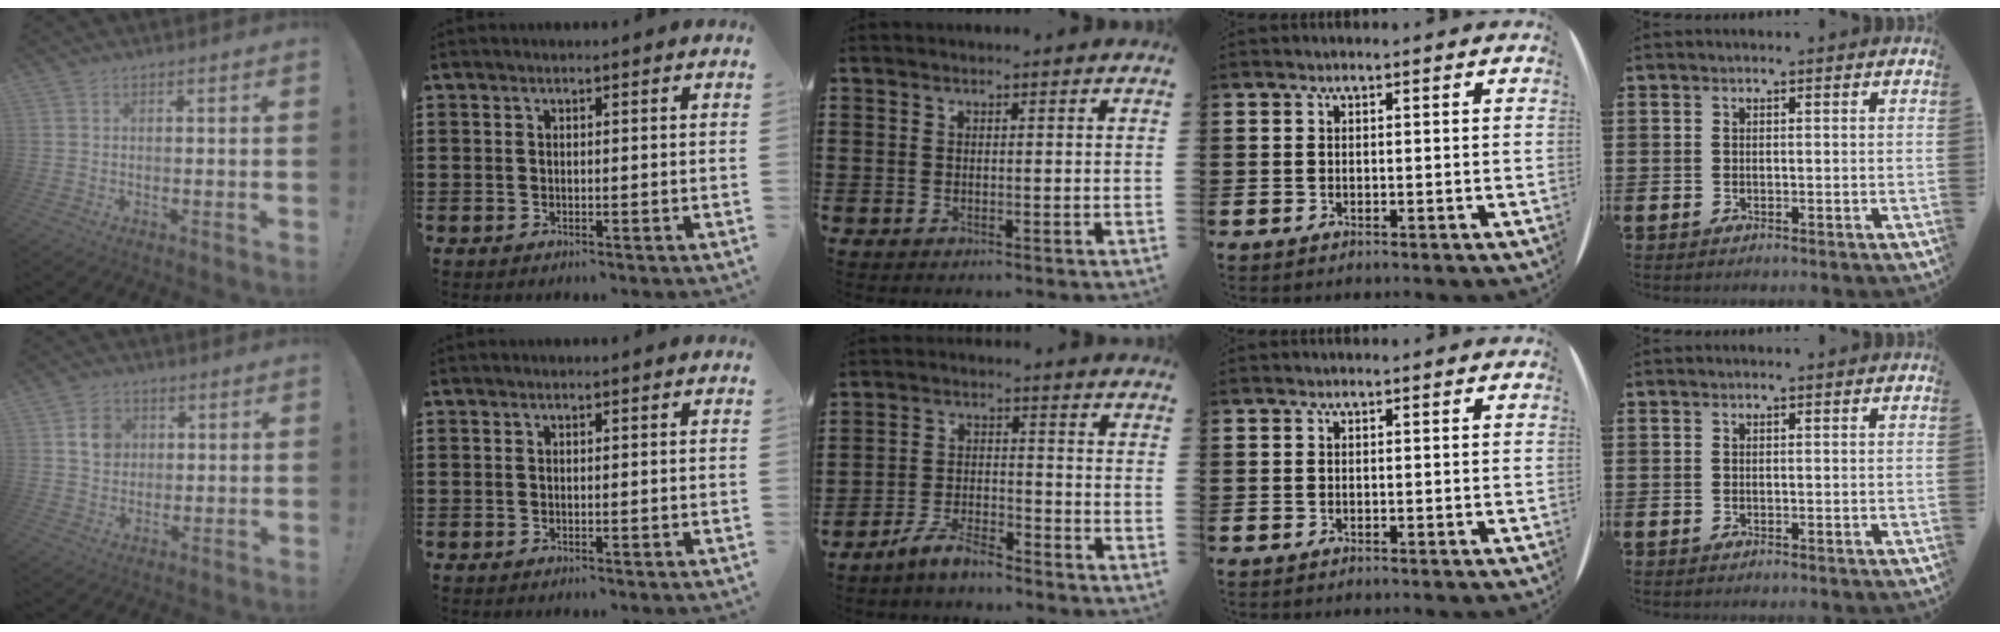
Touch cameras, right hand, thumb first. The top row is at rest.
{"thumb": {"total": 6.9, "force": [2.0, 6.1, 2.5], "torque": [-0.019, -0.006, 0.038]}, "middle": {"total": 5.6, "force": [-5.2, 1.1, 2.0], "torque": [-0.044, 0.005, -0.103]}}